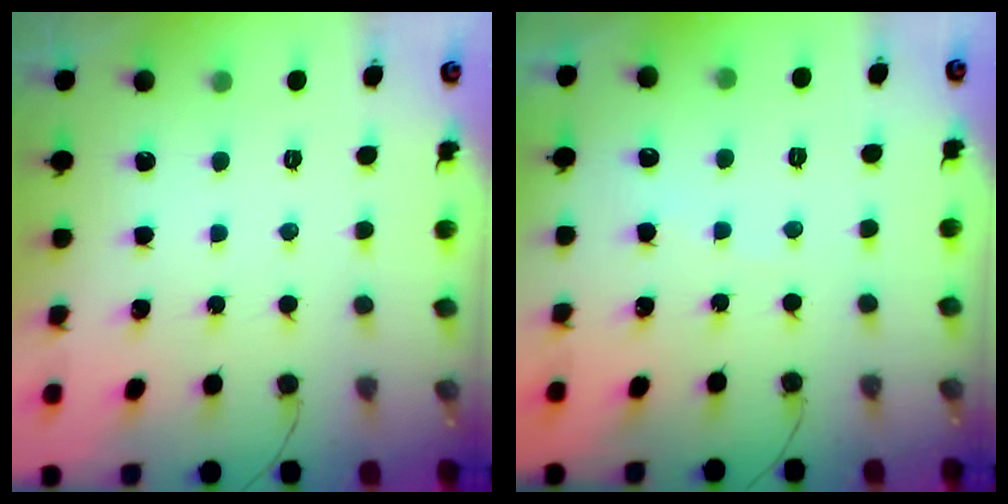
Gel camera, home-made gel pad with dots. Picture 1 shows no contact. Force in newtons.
{"total": 1.8, "press": 1.7, "slide": 0.3}